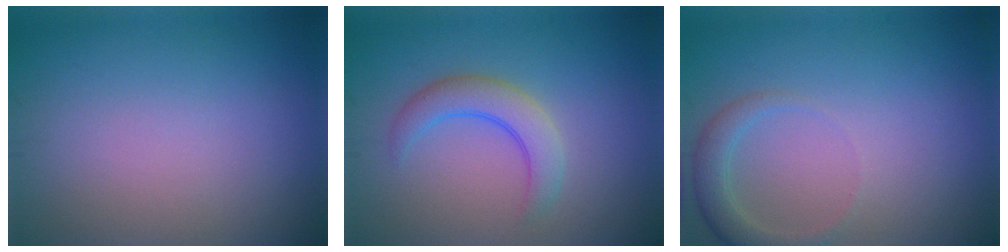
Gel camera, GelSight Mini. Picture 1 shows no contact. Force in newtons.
{"total": 3.4, "press": 3.4, "slide": 0.1}
{"total": 2.2, "press": 2.2, "slide": 0.2}